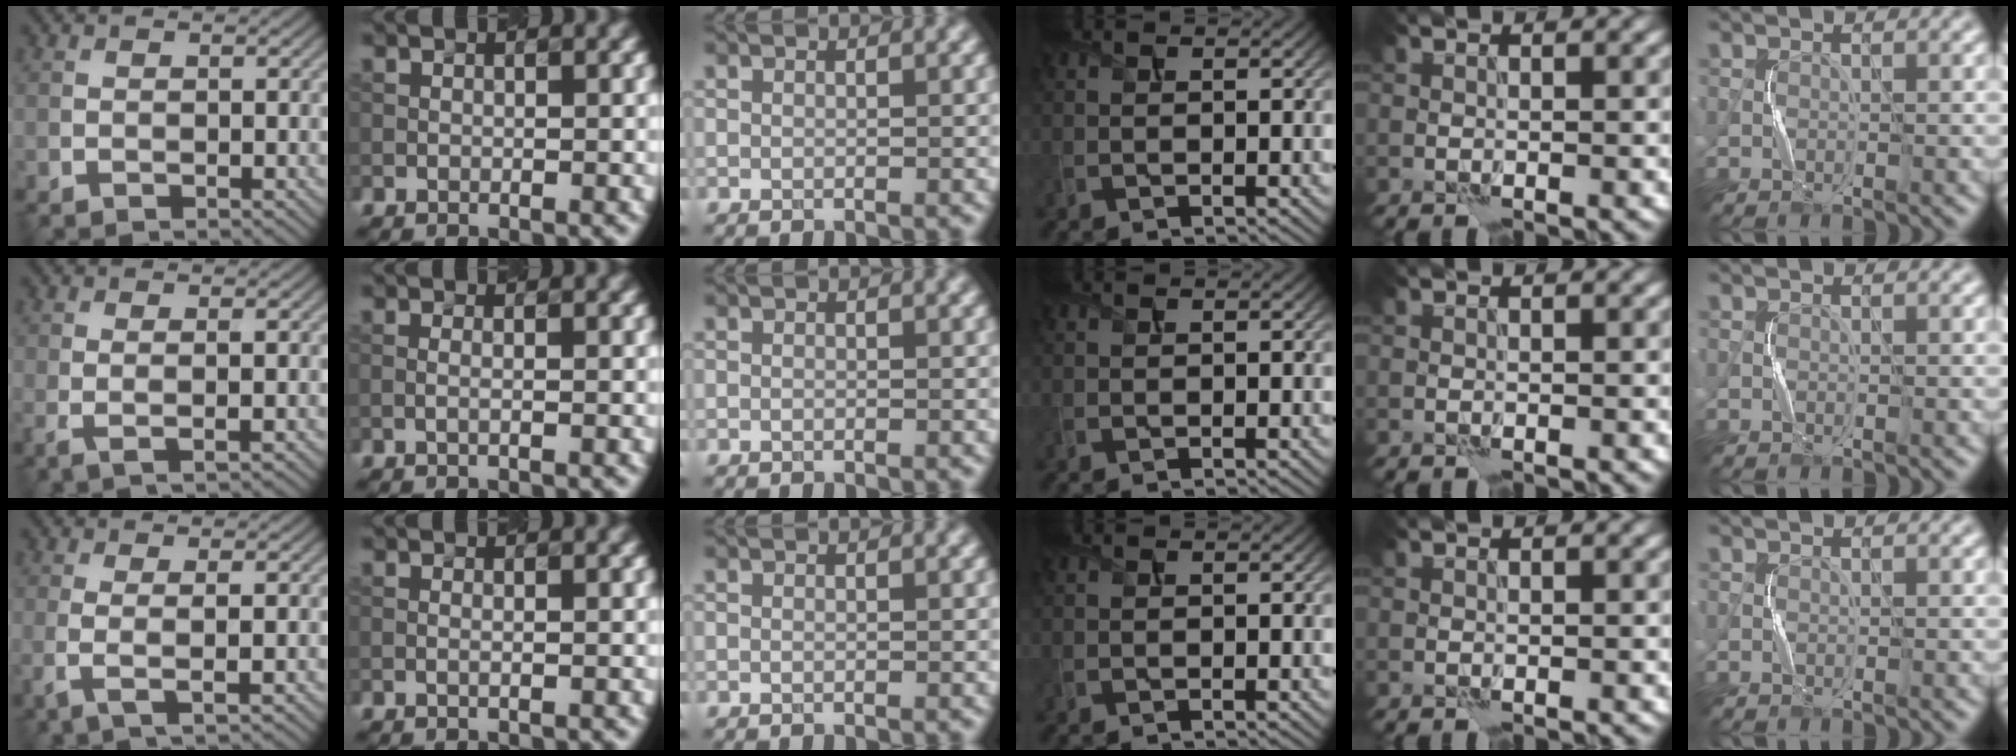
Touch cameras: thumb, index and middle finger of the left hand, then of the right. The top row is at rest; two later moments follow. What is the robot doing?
{"motion": "squeeze", "object": "sponge"}